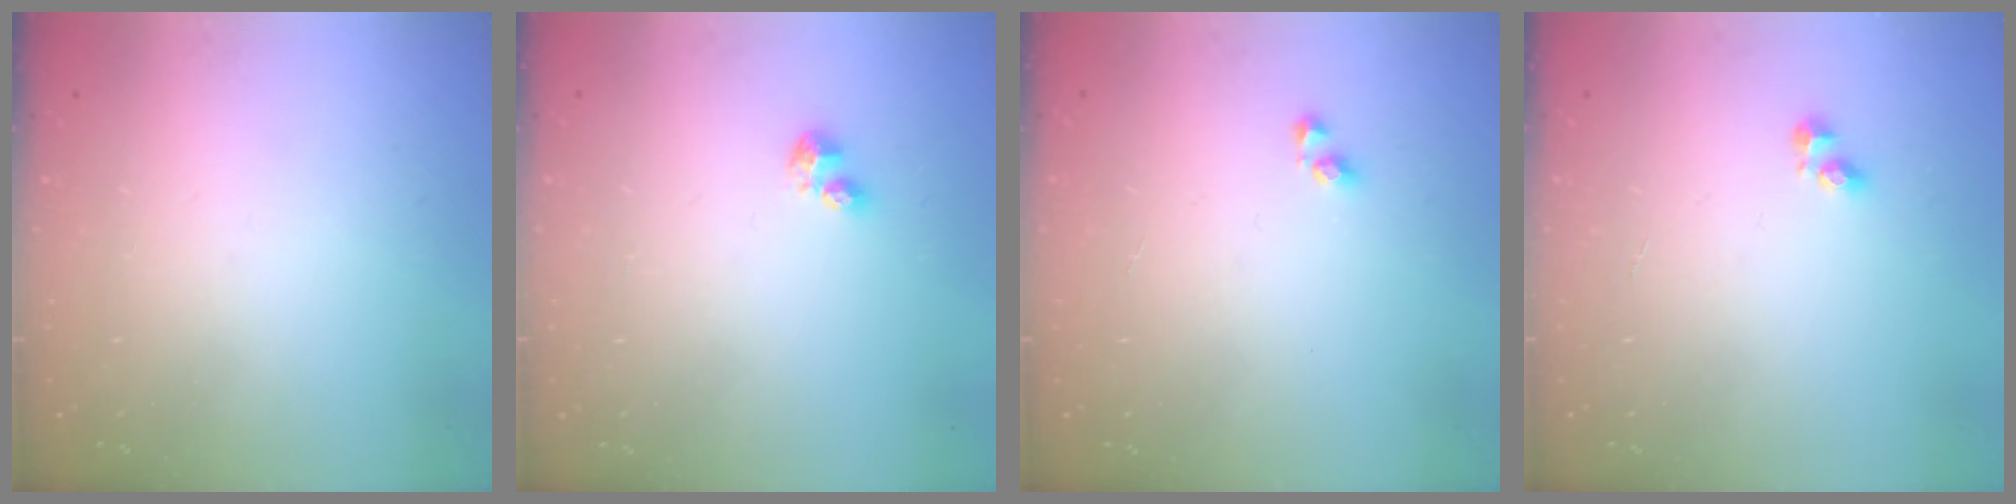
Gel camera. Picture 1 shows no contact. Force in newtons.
{"total": 3.1, "press": 3.0, "slide": 0.5}
{"total": 2.9, "press": 2.9, "slide": 0.2}
{"total": 2.6, "press": 2.6, "slide": 0.2}